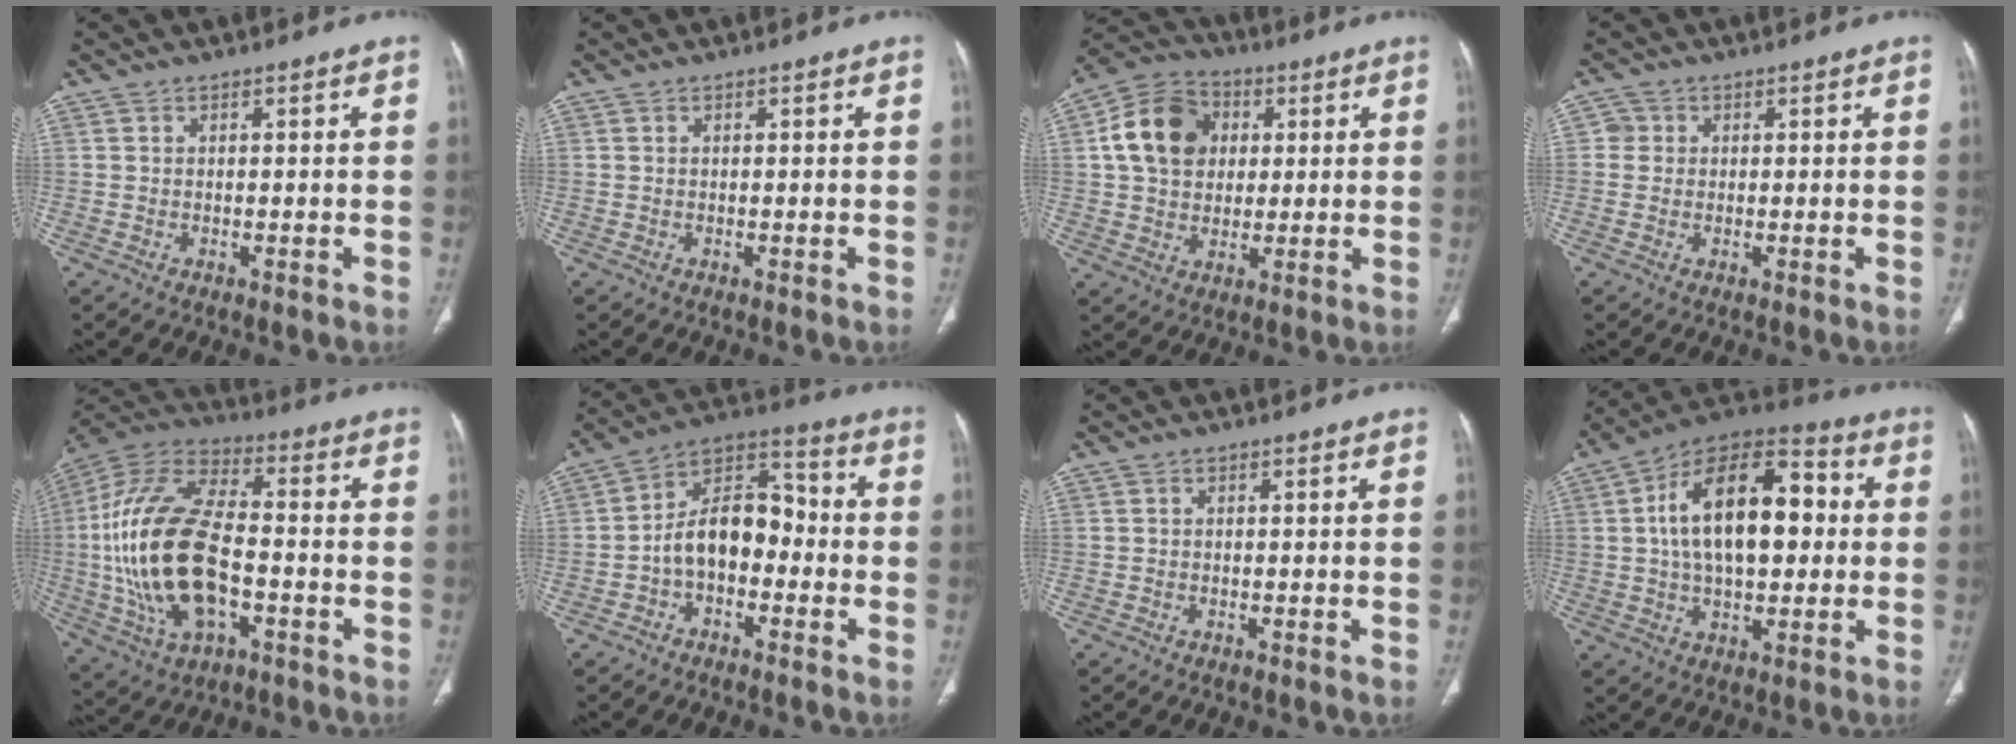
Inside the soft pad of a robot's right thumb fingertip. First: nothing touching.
{"total": 0.0}
{"total": 13.2, "force": [2.7, 10.5, 7.6], "torque": [-0.116, 0.008, 0.038]}
{"total": 1.9, "force": [0.3, 1.9, 0.3], "torque": [0.004, 0.004, 0.001]}
{"total": 24.5, "force": [-3.2, 12.8, 20.6], "torque": [-0.431, 0.015, -0.054]}
{"total": 12.3, "force": [-2.4, 7.9, 9.0], "torque": [-0.128, 0.049, -0.055]}
{"total": 0.0}
{"total": 20.8, "force": [2.4, 11.3, 17.3], "torque": [-0.266, 0.029, 0.033]}